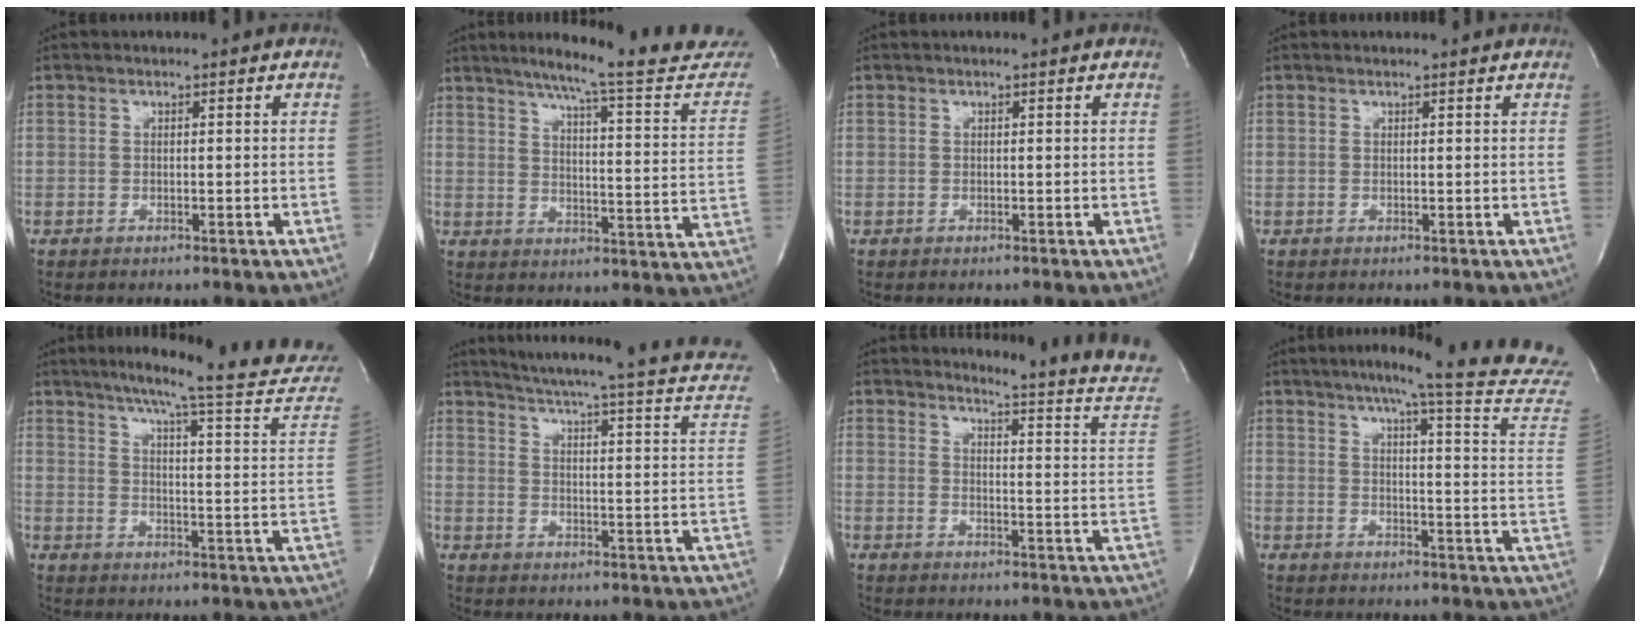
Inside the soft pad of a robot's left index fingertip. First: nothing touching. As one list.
[{"total": 21.4, "force": [19.0, 0.6, 9.8], "torque": [-0.127, -0.060, 0.232]}, {"total": 0.0}, {"total": 1.4, "force": [1.4, -0.1, 0.2], "torque": [-0.012, 0.004, 0.016]}, {"total": 22.5, "force": [20.1, 0.4, 10.1], "torque": [-0.136, -0.064, 0.244]}, {"total": 18.7, "force": [14.9, 2.3, 11.1], "torque": [-0.157, -0.031, 0.165]}, {"total": 15.0, "force": [14.6, -0.4, 3.3], "torque": [-0.037, -0.113, 0.143]}, {"total": 21.2, "force": [18.6, -1.5, 10.1], "torque": [-0.139, -0.076, 0.216]}]